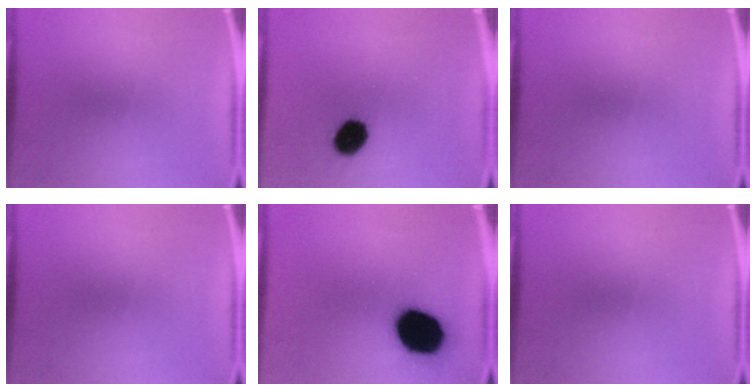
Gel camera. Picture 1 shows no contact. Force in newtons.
{"total": 8.6}
{"total": 0.0}
{"total": 0.0}
{"total": 18.4}
{"total": 0.0}